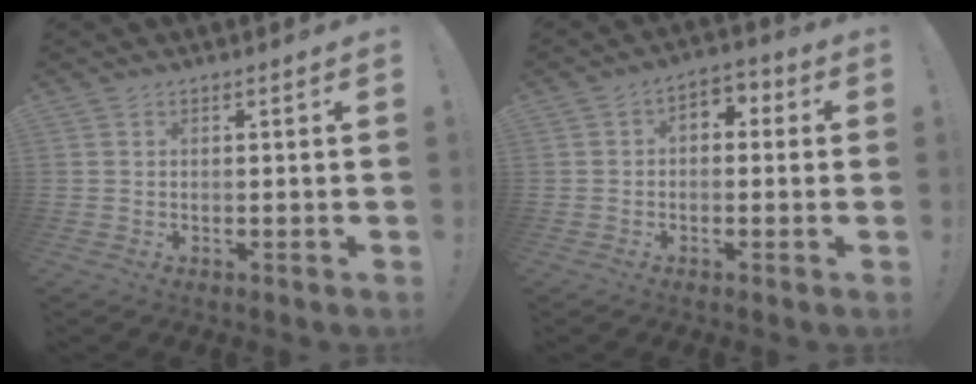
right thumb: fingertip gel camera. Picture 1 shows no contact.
{"total": 4.3, "force": [-0.4, 3.3, 2.8], "torque": [-0.036, 0.011, -0.006]}